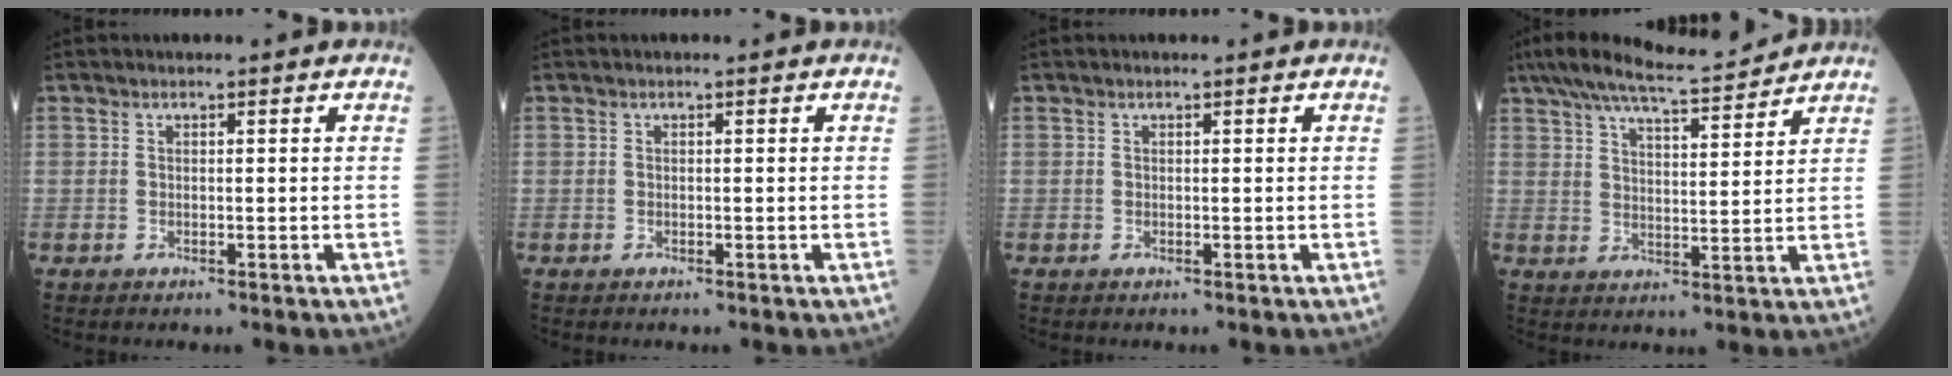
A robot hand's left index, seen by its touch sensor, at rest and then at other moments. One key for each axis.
{"total": 0.0}
{"total": 0.0}
{"total": 12.5, "fx": 11.2, "fy": 1.1, "fz": 5.4, "tx": -0.100, "ty": 0.015, "tz": 0.177}